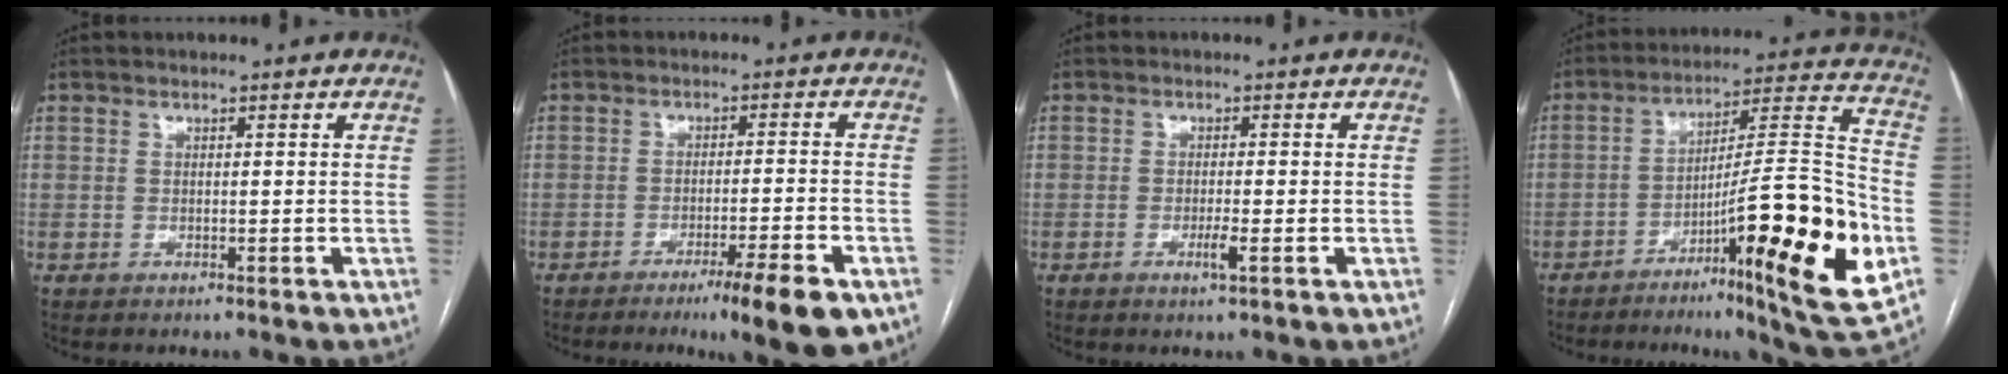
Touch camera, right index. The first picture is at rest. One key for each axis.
{"total": 8.8, "fx": -5.2, "fy": 0.1, "fz": 7.0, "tx": -0.096, "ty": -0.016, "tz": -0.078}
{"total": 2.1, "fx": -0.8, "fy": -0.1, "fz": 1.9, "tx": -0.034, "ty": -0.003, "tz": -0.015}
{"total": 22.1, "fx": -7.4, "fy": 1.7, "fz": 20.7, "tx": -0.279, "ty": 0.006, "tz": -0.108}